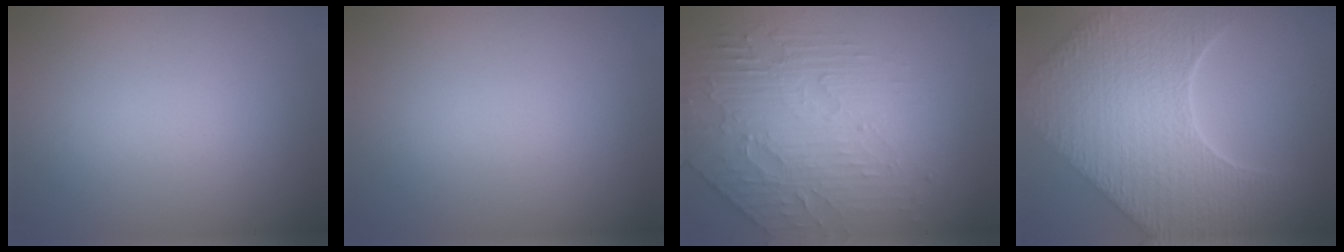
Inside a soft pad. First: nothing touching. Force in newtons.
{"total": 0.0}
{"total": 5.0, "press": 4.4, "slide": 2.5}
{"total": 9.7, "press": 7.1, "slide": 6.6}